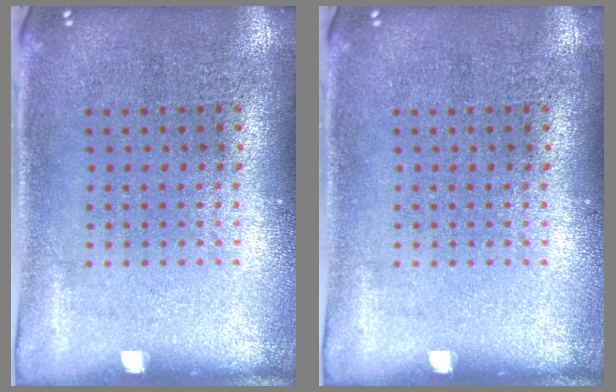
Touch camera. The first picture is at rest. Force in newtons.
{"total": 0.0}